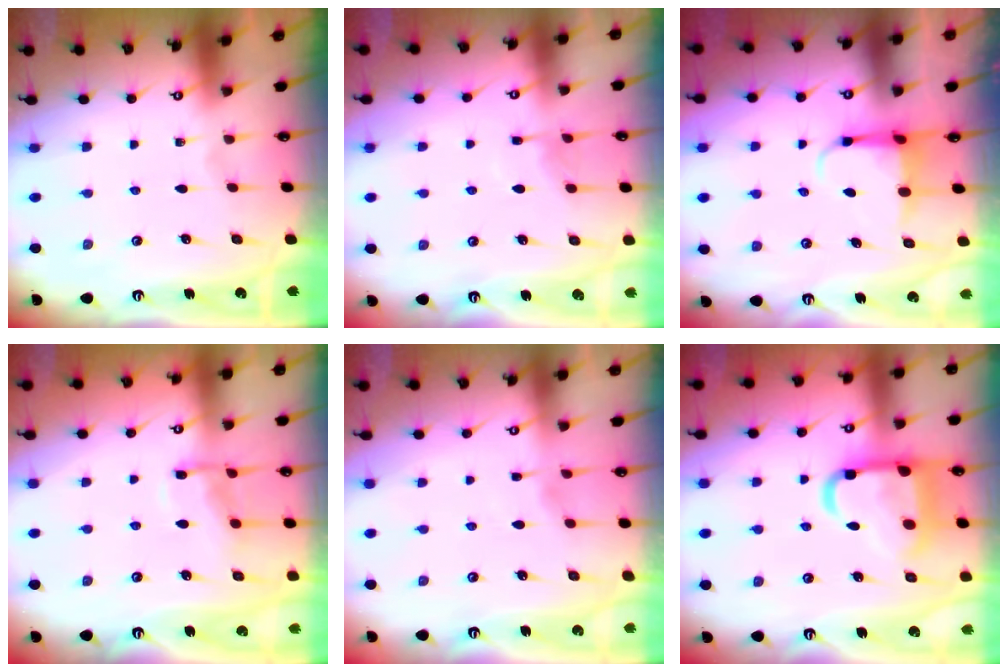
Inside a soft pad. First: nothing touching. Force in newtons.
{"total": 6.1, "press": 6.1, "slide": 0.8}
{"total": 4.3, "press": 4.2, "slide": 0.7}
{"total": 9.9, "press": 9.9, "slide": 1.0}
{"total": 1.6, "press": 1.5, "slide": 0.4}
{"total": 15.1, "press": 15.1, "slide": 1.3}